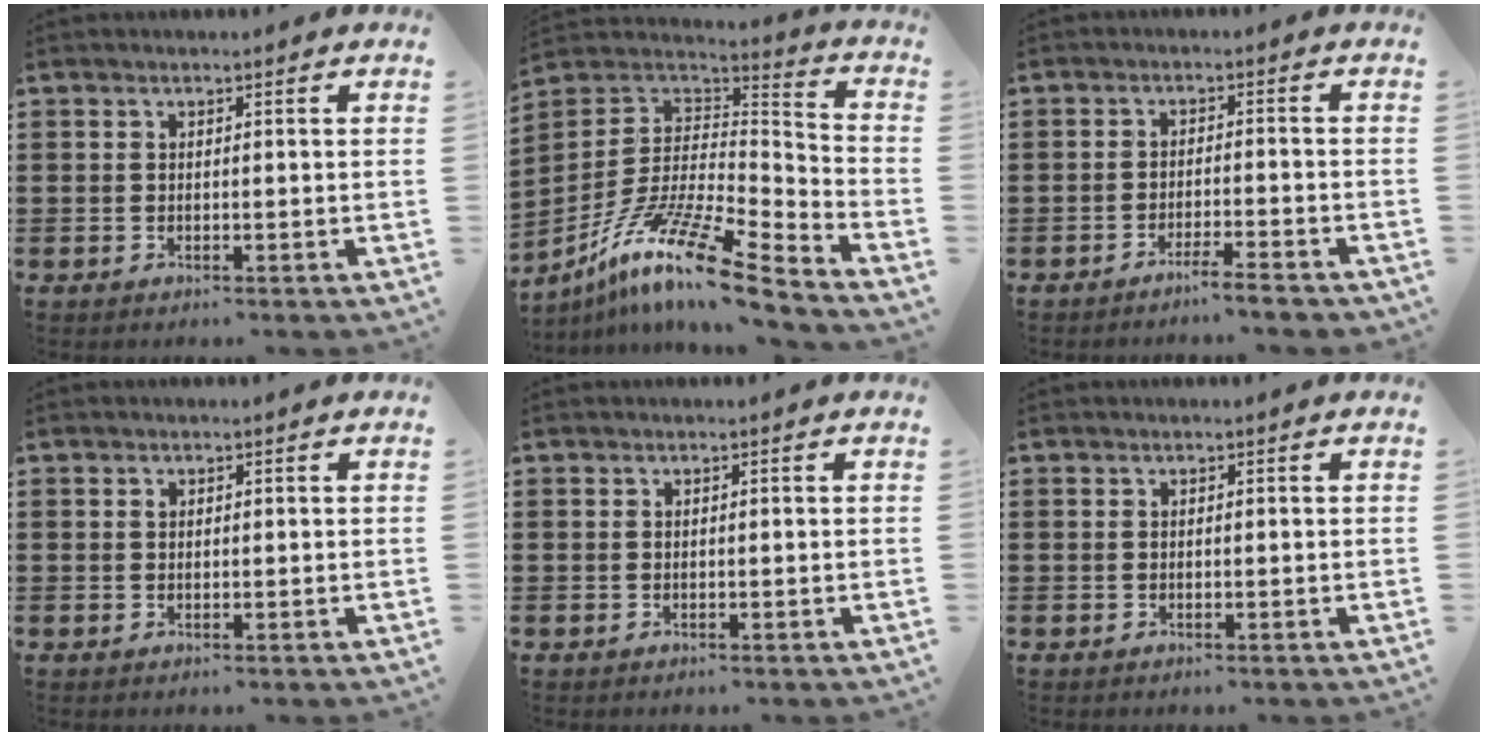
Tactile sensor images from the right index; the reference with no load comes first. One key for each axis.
{"total": 14.3, "fx": -9.6, "fy": 2.7, "fz": 10.2, "tx": -0.204, "ty": 0.009, "tz": -0.183}
{"total": 3.5, "fx": -3.2, "fy": -0.2, "fz": 1.5, "tx": -0.025, "ty": -0.003, "tz": -0.060}
{"total": 0.6, "fx": 0.2, "fy": 0.5, "fz": 0.2, "tx": -0.006, "ty": 0.002, "tz": 0.005}
{"total": 0.0}
{"total": 0.0}